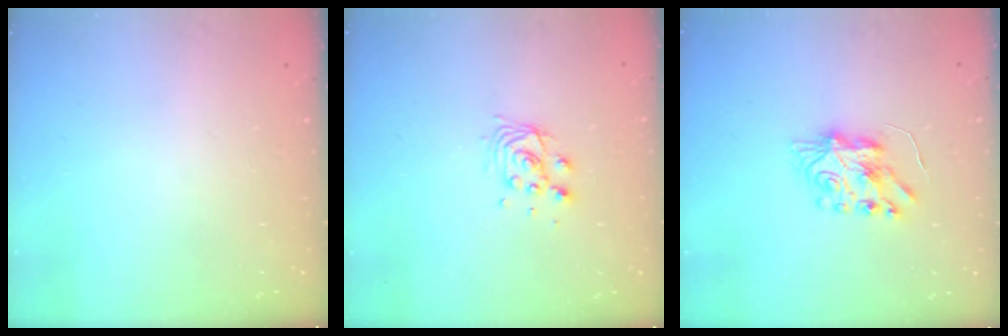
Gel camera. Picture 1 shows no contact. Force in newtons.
{"total": 7.6, "press": 7.6, "slide": 0.5}
{"total": 7.4, "press": 7.4, "slide": 0.4}